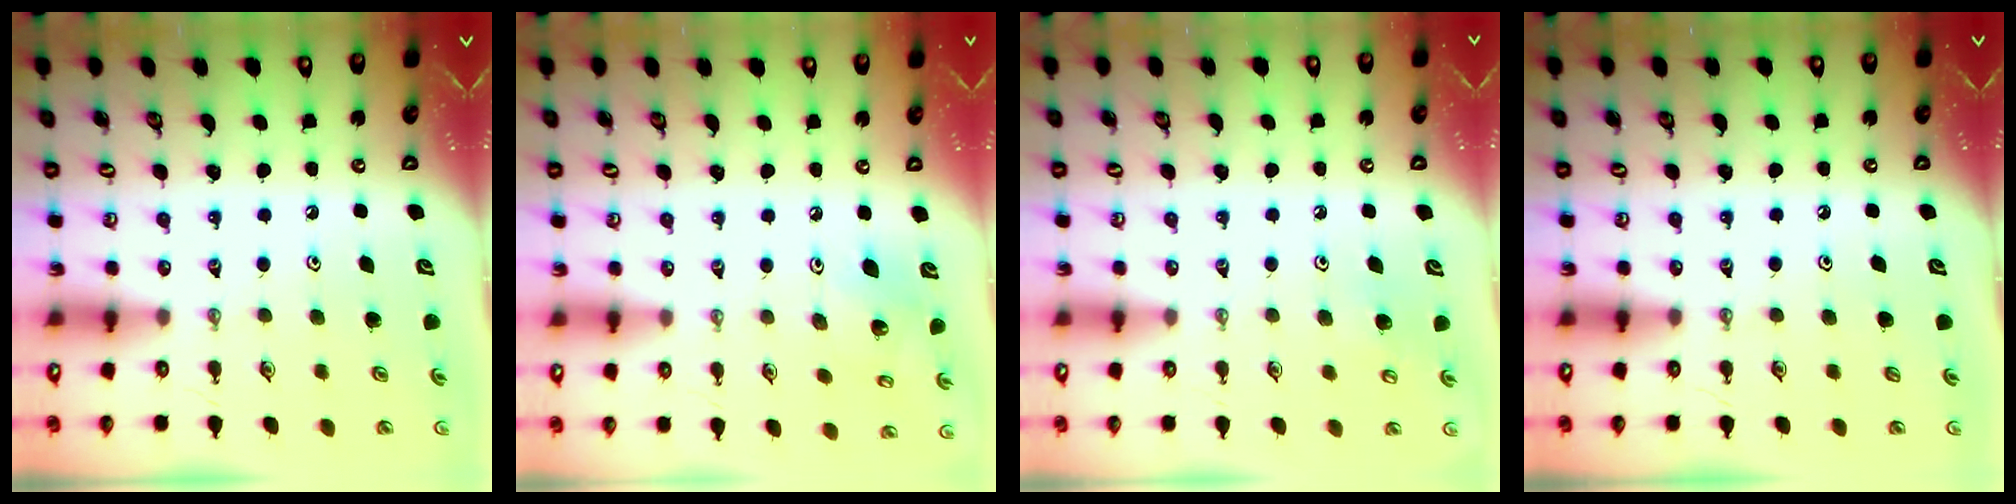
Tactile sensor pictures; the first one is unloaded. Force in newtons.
{"total": 8.4, "press": 8.2, "slide": 1.8}
{"total": 5.4, "press": 5.4, "slide": 0.5}
{"total": 1.4, "press": 0.2, "slide": 1.4}